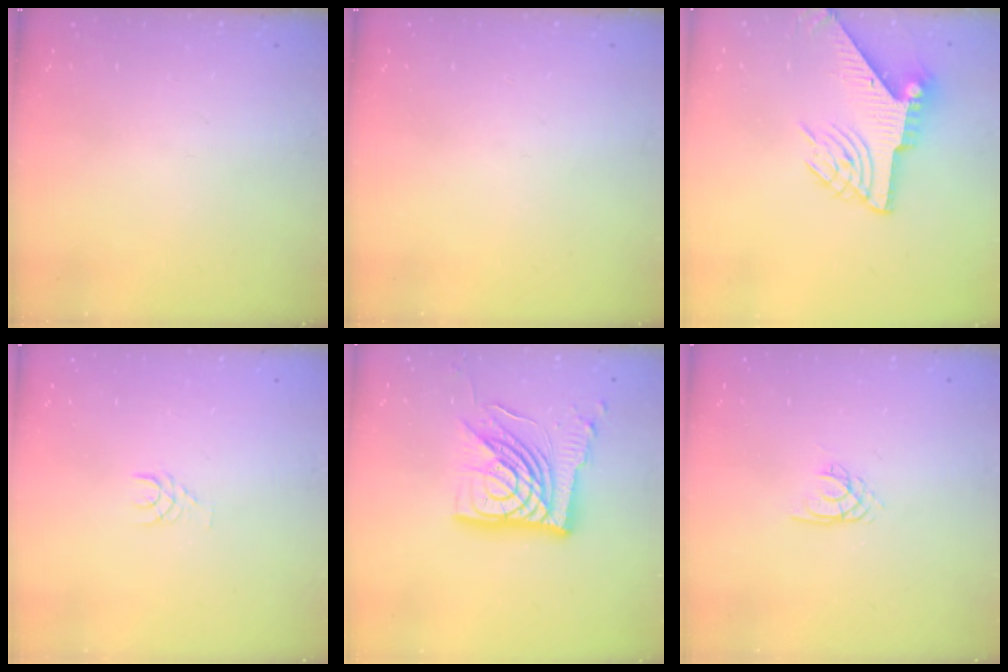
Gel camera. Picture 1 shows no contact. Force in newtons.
{"total": 0.0}
{"total": 9.2, "press": 9.2, "slide": 0.7}
{"total": 3.7, "press": 3.7, "slide": 0.4}
{"total": 20.4, "press": 20.2, "slide": 2.2}
{"total": 1.8, "press": 1.8, "slide": 0.2}